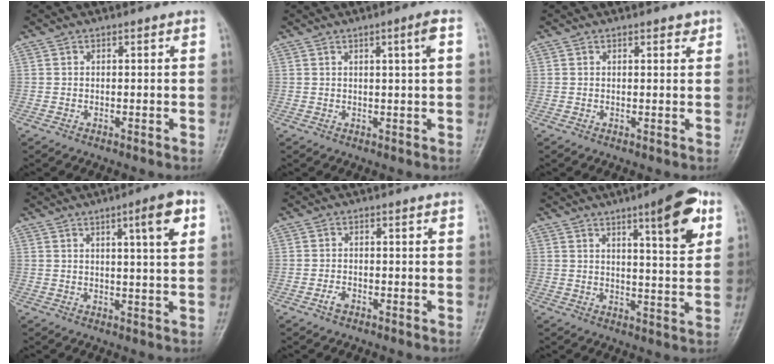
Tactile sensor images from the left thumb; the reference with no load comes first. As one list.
[{"total": 3.4, "force": [1.1, -0.3, 3.2], "torque": [-0.055, 0.000, 0.019]}, {"total": 1.7, "force": [1.1, 0.6, 1.1], "torque": [-0.010, -0.004, 0.012]}, {"total": 7.3, "force": [3.1, 0.9, 6.6], "torque": [-0.092, -0.012, 0.042]}, {"total": 1.8, "force": [-1.0, 0.9, 1.2], "torque": [-0.024, 0.008, -0.018]}, {"total": 11.9, "force": [5.8, 2.6, 10.0], "torque": [-0.123, -0.024, 0.077]}]